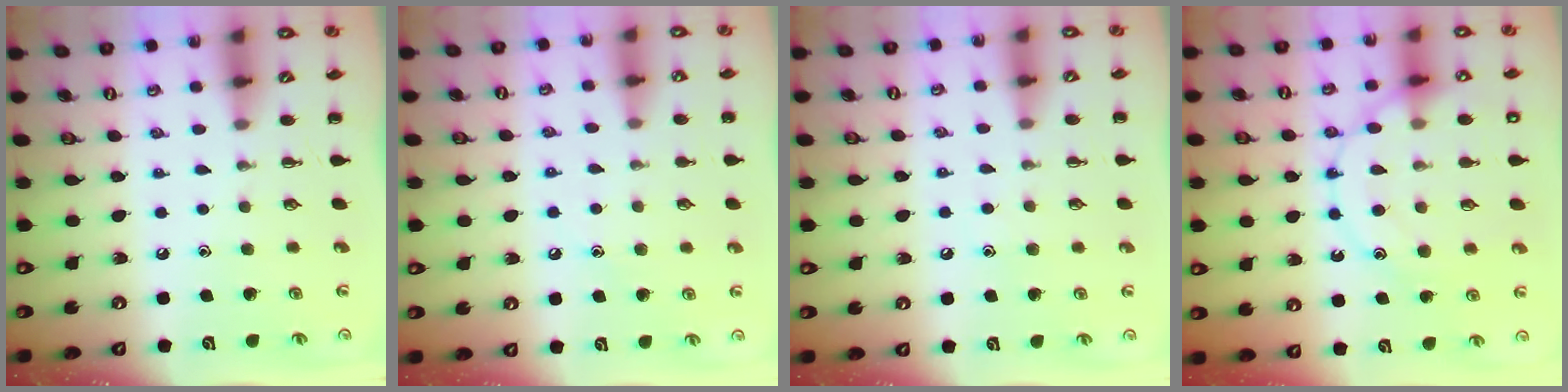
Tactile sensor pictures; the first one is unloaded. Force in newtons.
{"total": 7.0, "press": 6.7, "slide": 2.2}
{"total": 6.1, "press": 5.9, "slide": 1.4}
{"total": 14.9, "press": 14.9, "slide": 0.8}